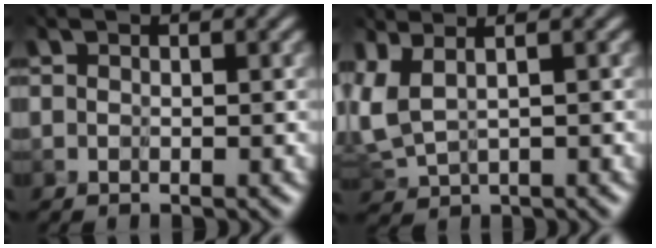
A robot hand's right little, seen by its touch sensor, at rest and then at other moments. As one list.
[{"total": 3.3, "force": [1.4, 1.3, 2.7], "torque": [-0.102, 0.006, 0.044]}]